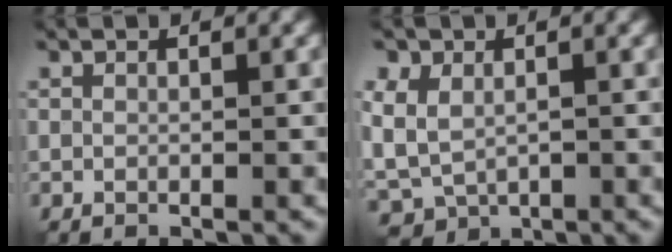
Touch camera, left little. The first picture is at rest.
{"total": 4.5, "force": [0.5, 3.4, 3.0], "torque": [-0.068, -0.005, 0.007]}